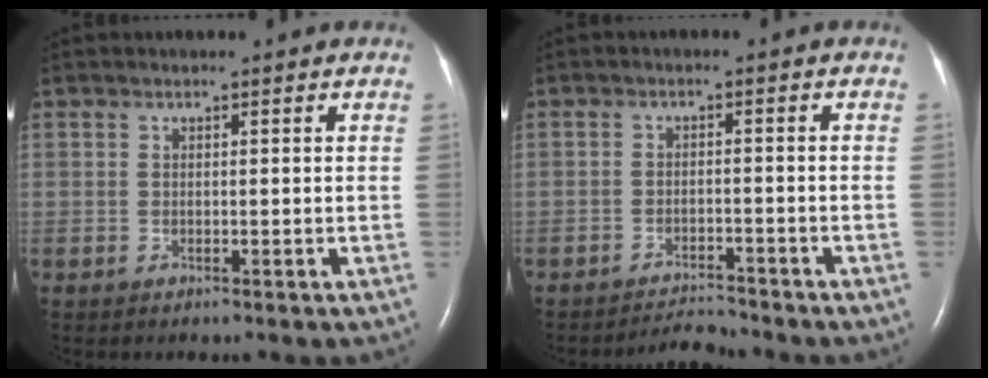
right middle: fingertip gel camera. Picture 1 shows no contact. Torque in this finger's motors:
{"motor_torque": [0.00, -0.02, -0.07, 0.00]}